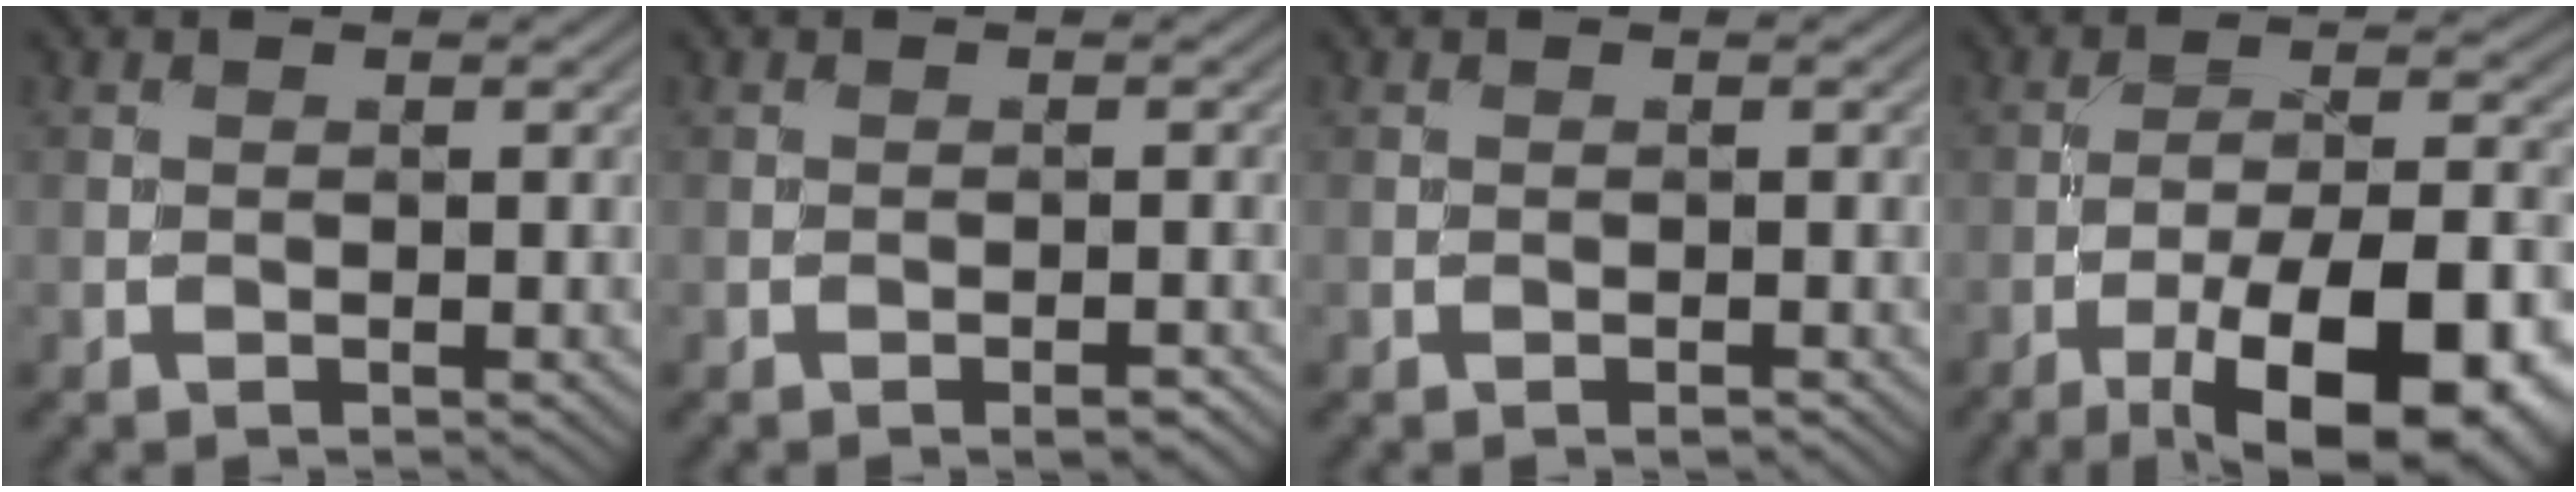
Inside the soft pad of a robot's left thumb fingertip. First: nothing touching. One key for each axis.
{"total": 1.6, "fx": -1.0, "fy": 0.5, "fz": 1.1, "tx": -0.018, "ty": 0.001, "tz": -0.017}
{"total": 0.5, "fx": -0.4, "fy": 0.2, "fz": 0.3, "tx": -0.007, "ty": 0.000, "tz": -0.007}
{"total": 16.3, "fx": -8.9, "fy": 5.5, "fz": 12.5, "tx": -0.179, "ty": -0.007, "tz": -0.135}